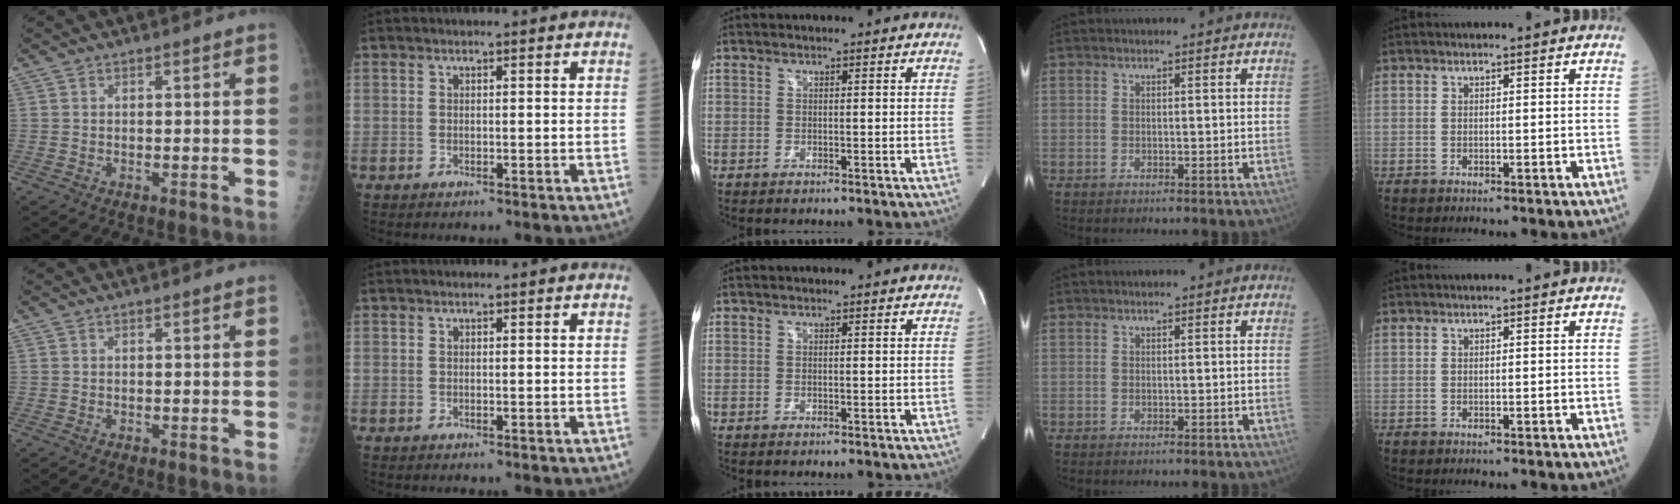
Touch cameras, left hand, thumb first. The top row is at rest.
{}